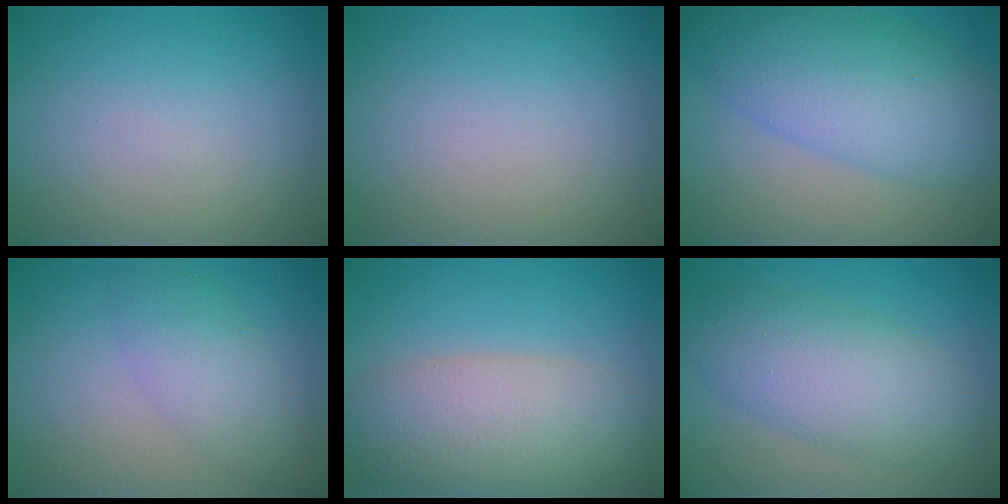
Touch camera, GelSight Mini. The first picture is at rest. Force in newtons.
{"total": 0.0}
{"total": 8.5, "press": 8.5, "slide": 0.2}
{"total": 3.3, "press": 3.3, "slide": 0.2}
{"total": 7.7, "press": 7.6, "slide": 0.3}
{"total": 6.4, "press": 6.4, "slide": 0.3}